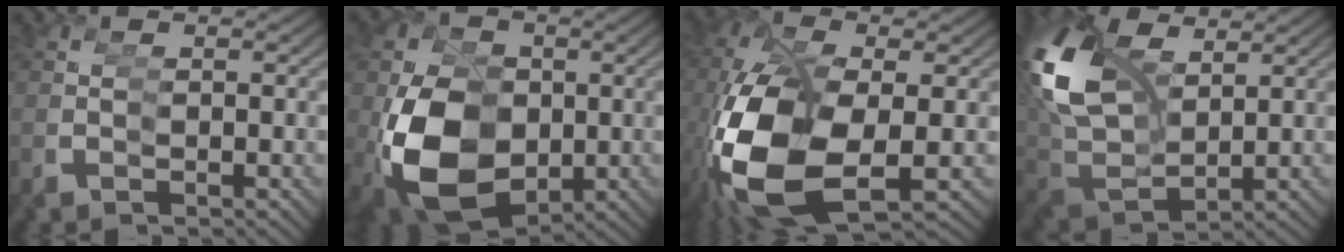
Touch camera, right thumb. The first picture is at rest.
{"total": 12.6, "force": [-1.8, 9.7, 7.9], "torque": [-0.168, -0.039, -0.005]}
{"total": 12.0, "force": [-2.1, 7.9, 8.9], "torque": [-0.229, -0.046, 0.000]}
{"total": 10.9, "force": [3.6, 8.4, 6.0], "torque": [-0.168, -0.019, 0.070]}